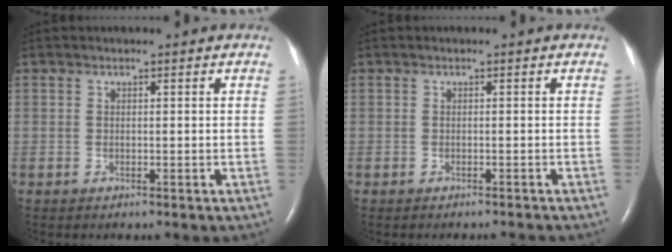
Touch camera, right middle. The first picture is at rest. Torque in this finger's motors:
{"motor_torque": [-0.31, 0.02, -0.11, -0.03]}